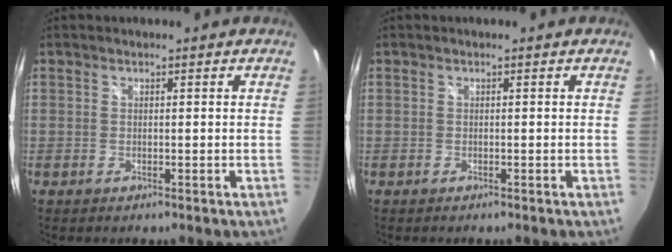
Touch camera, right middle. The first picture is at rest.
{"total": 0.0}